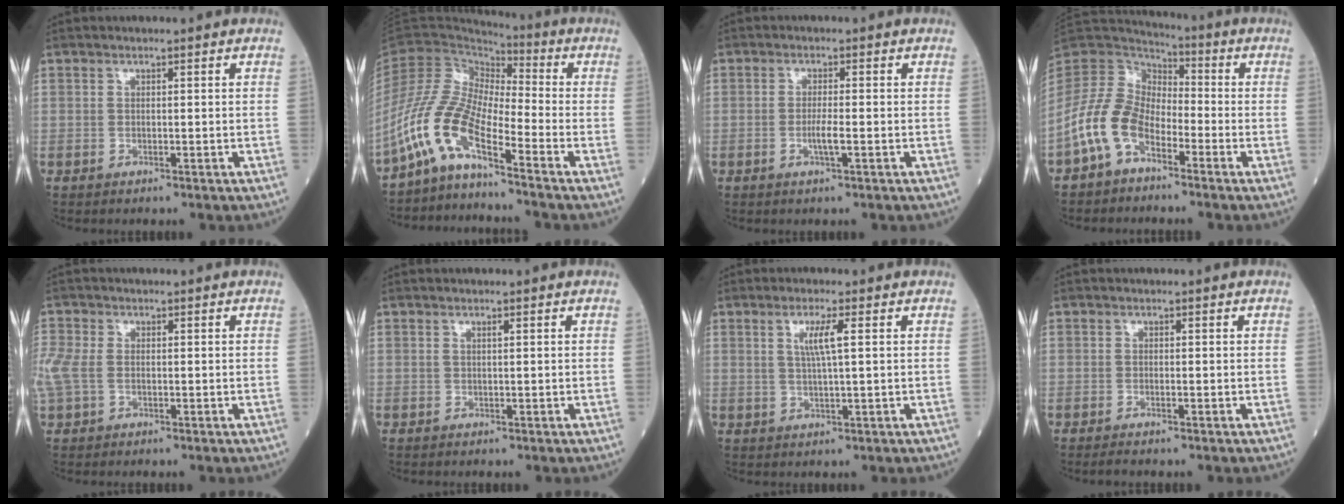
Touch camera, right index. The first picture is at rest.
{"total": 9.1, "force": [-6.1, 2.1, 6.4], "torque": [-0.159, 0.009, -0.128]}
{"total": 2.3, "force": [-0.8, 0.0, 2.2], "torque": [-0.045, -0.002, -0.014]}
{"total": 10.1, "force": [-5.1, 6.1, 6.2], "torque": [-0.145, 0.022, -0.111]}
{"total": 7.7, "force": [-0.6, 5.5, 5.3], "torque": [-0.180, 0.016, -0.003]}
{"total": 0.0}
{"total": 3.8, "force": [1.1, -0.2, 3.6], "torque": [-0.072, 0.001, 0.022]}
{"total": 1.2, "force": [-1.0, -0.1, 0.6], "torque": [-0.018, -0.005, -0.018]}